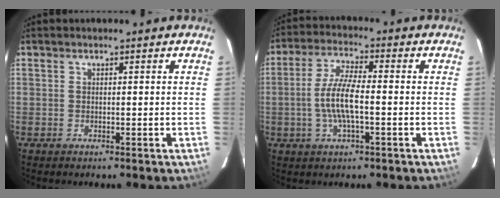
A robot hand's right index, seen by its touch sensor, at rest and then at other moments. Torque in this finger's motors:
{"motor_torque": [0.54, -0.02, 0.64, 0.17]}